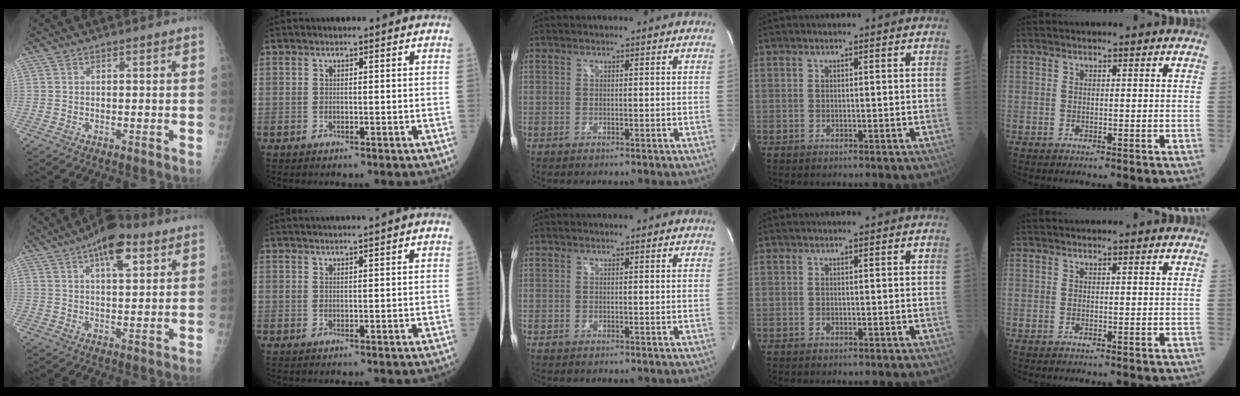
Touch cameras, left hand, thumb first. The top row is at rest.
{"thumb": {"total": 10.3, "force": [5.3, 4.1, 7.9], "torque": [-0.102, -0.010, 0.080]}, "index": {"total": 3.0, "force": [2.5, -1.0, 1.3], "torque": [-0.010, 0.016, 0.044]}}